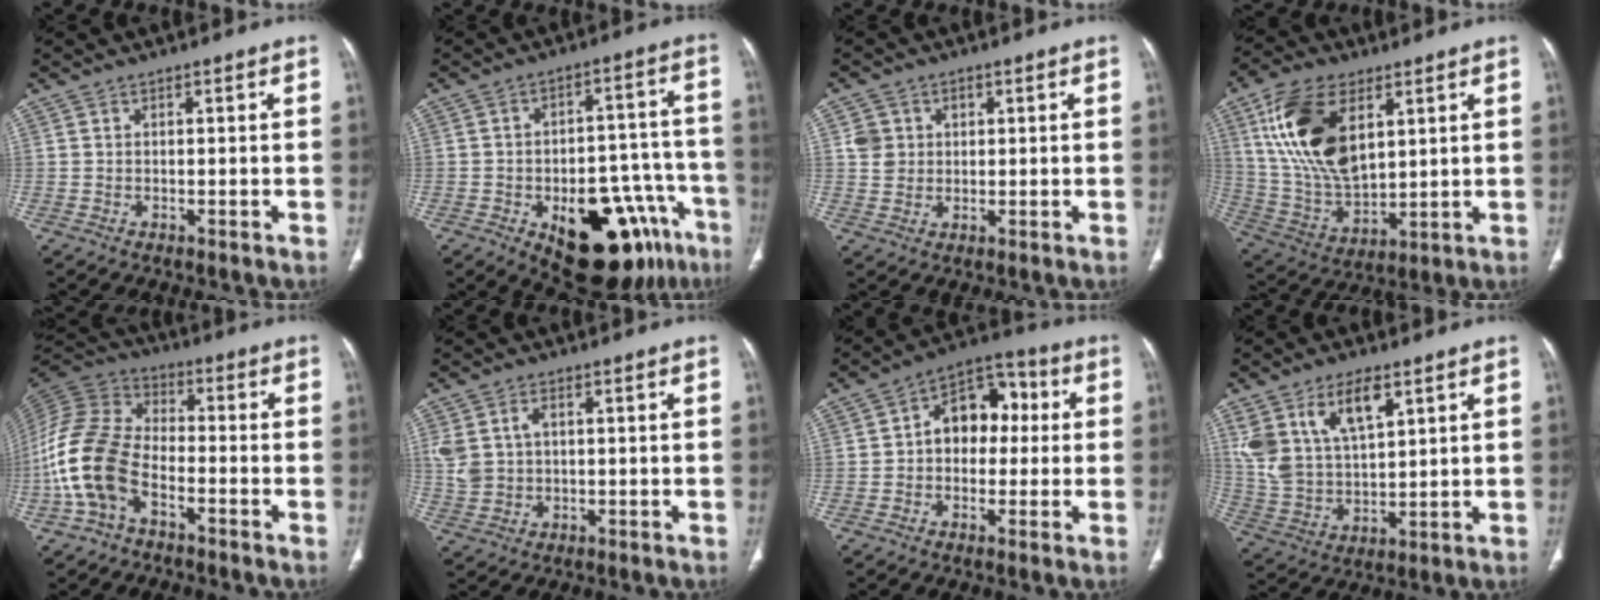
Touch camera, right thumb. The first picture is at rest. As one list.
[{"total": 21.9, "force": [-11.0, 10.7, 15.6], "torque": [-0.129, 0.070, -0.138]}, {"total": 4.4, "force": [1.2, 4.1, 1.2], "torque": [-0.001, -0.002, 0.022]}, {"total": 19.4, "force": [7.0, 10.5, 14.8], "torque": [-0.270, -0.024, 0.143]}, {"total": 15.4, "force": [-5.6, 9.3, 11.0], "torque": [-0.234, 0.042, -0.116]}, {"total": 6.1, "force": [1.2, 4.3, 4.1], "torque": [-0.088, 0.009, 0.032]}, {"total": 11.3, "force": [1.0, 8.0, 7.9], "torque": [-0.077, 0.034, 0.003]}, {"total": 14.2, "force": [7.1, 7.0, 10.1], "torque": [-0.188, -0.019, 0.149]}]